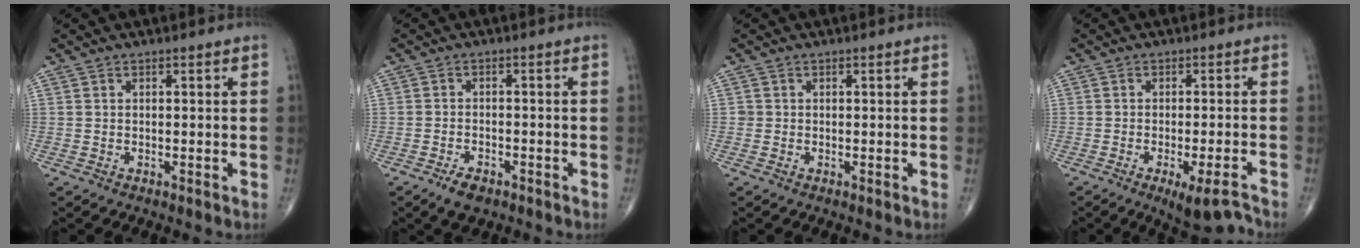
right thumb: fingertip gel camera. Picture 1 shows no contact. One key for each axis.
{"total": 3.8, "fx": -2.5, "fy": 2.0, "fz": 2.1, "tx": -0.033, "ty": 0.007, "tz": -0.039}
{"total": 0.7, "fx": -0.1, "fy": 0.7, "fz": 0.0, "tx": 0.003, "ty": 0.004, "tz": -0.002}
{"total": 6.7, "fx": -5.1, "fy": 1.2, "fz": 4.3, "tx": -0.052, "ty": 0.026, "tz": -0.075}